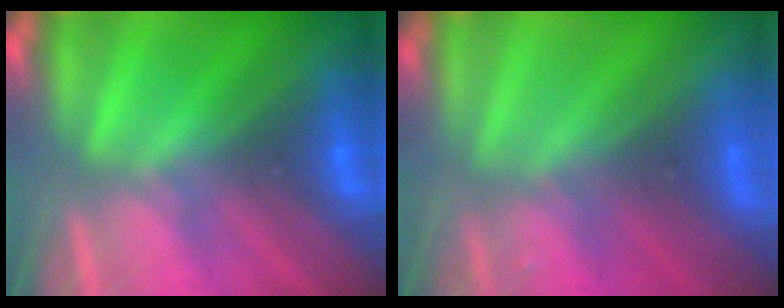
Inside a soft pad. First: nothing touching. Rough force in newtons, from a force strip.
{"total": 7.8}